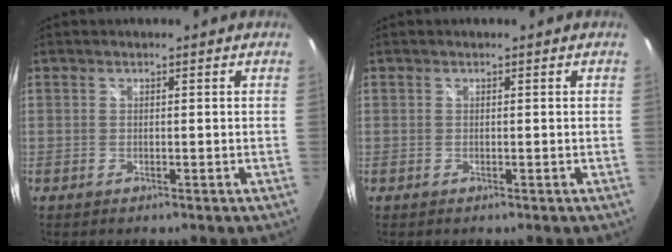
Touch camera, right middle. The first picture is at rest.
{"total": 0.0}